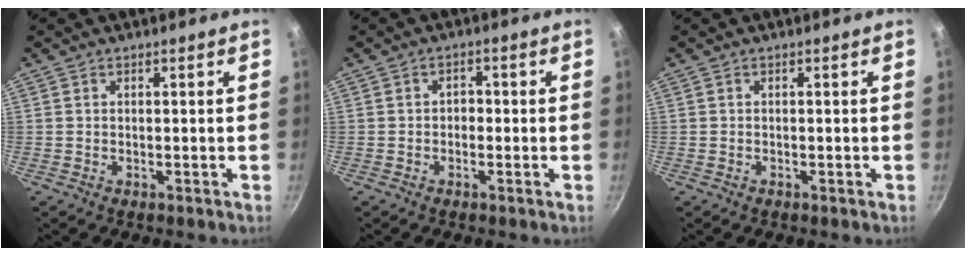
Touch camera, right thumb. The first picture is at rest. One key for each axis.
{"total": 1.9, "fx": -0.4, "fy": 1.5, "fz": 1.2, "tx": 0.000, "ty": 0.008, "tz": -0.014}
{"total": 0.0}